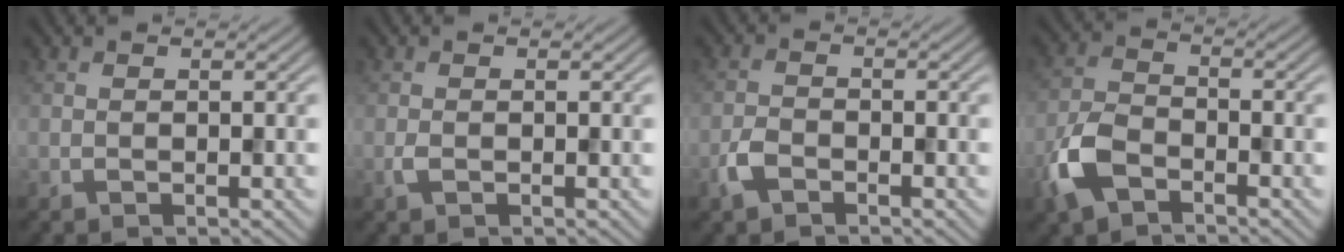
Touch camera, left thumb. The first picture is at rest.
{"total": 0.9, "force": [-0.3, 0.4, 0.7], "torque": [-0.020, 0.000, -0.006]}
{"total": 2.6, "force": [-1.7, 1.4, 1.4], "torque": [-0.033, 0.001, -0.041]}
{"total": 6.2, "force": [-3.5, 3.3, 3.8], "torque": [-0.092, -0.005, -0.087]}